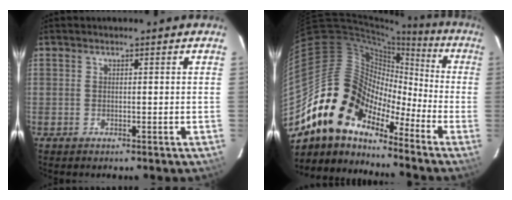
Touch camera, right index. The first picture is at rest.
{"total": 15.4, "force": [-10.9, 8.7, 6.4], "torque": [-0.119, 0.020, -0.219]}